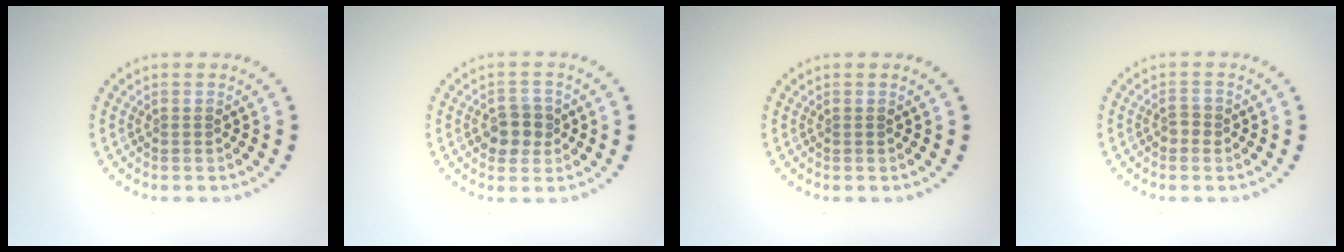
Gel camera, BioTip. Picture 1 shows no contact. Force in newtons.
{"total": 2.7, "press": 2.7, "slide": 0.6}
{"total": 0.0}
{"total": 1.1, "press": 1.0, "slide": 0.4}